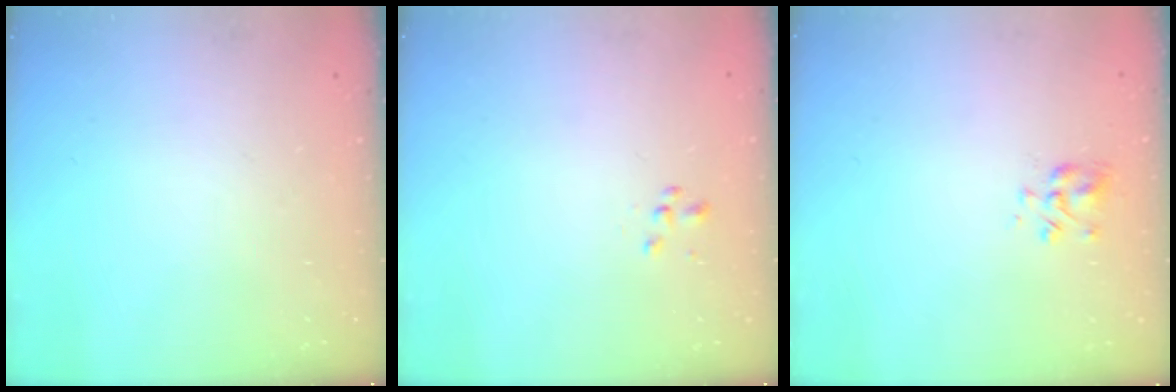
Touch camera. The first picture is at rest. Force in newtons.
{"total": 1.5, "press": 1.4, "slide": 0.5}
{"total": 4.6, "press": 4.4, "slide": 1.2}